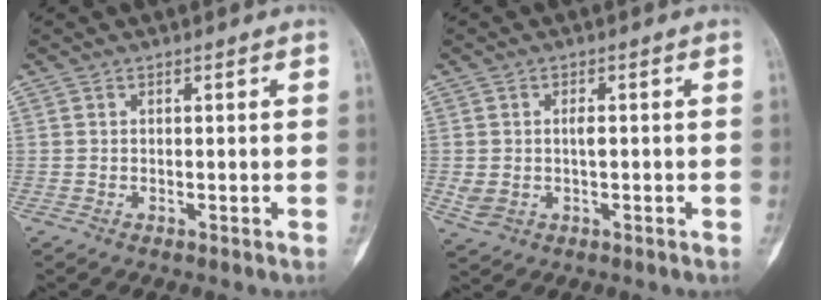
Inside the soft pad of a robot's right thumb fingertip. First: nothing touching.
{"total": 4.4, "force": [-0.4, 2.8, 3.3], "torque": [-0.068, 0.006, 0.001]}